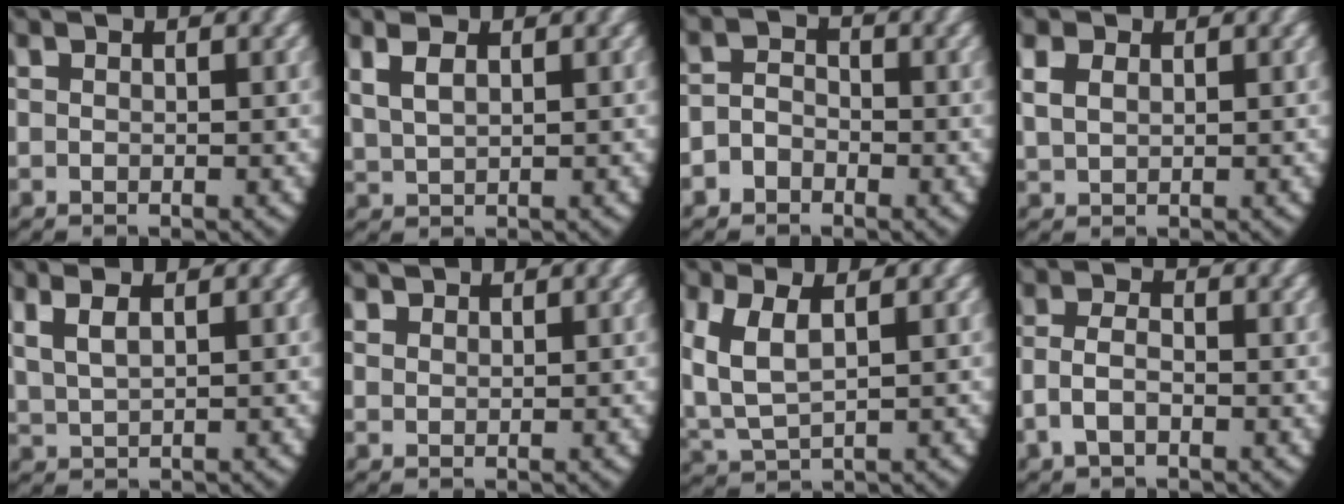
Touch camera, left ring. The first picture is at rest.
{"total": 2.5, "force": [1.5, 1.3, 1.5], "torque": [-0.039, 0.002, 0.035]}
{"total": 3.3, "force": [-1.2, 2.9, 0.9], "torque": [-0.023, -0.011, -0.023]}
{"total": 2.3, "force": [1.2, 1.6, 1.2], "torque": [-0.032, -0.004, 0.032]}
{"total": 3.0, "force": [1.7, 1.5, 2.0], "torque": [-0.047, 0.005, 0.037]}
{"total": 1.5, "force": [1.5, 0.2, 0.3], "torque": [-0.004, -0.002, 0.036]}
{"total": 4.7, "force": [0.6, 3.2, 3.4], "torque": [-0.103, -0.018, 0.028]}
{"total": 3.0, "force": [-1.0, 2.1, 1.9], "torque": [-0.056, -0.016, -0.012]}